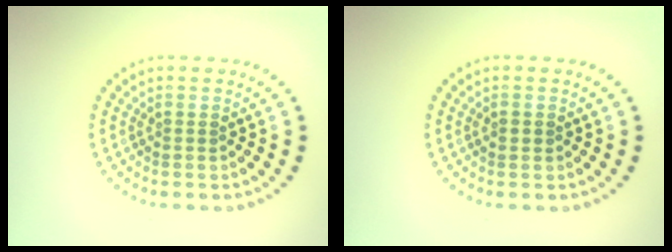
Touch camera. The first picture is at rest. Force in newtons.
{"total": 1.0, "press": 1.0, "slide": 0.1}